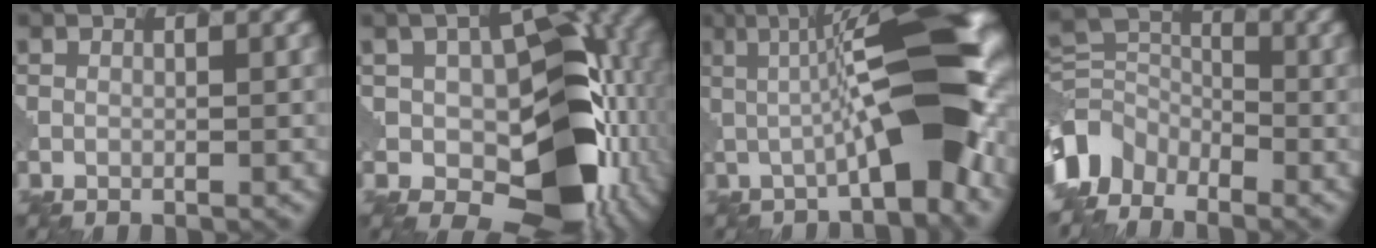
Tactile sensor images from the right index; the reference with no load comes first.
{"total": 14.1, "force": [-1.2, 9.8, 10.1], "torque": [-0.168, -0.032, -0.009]}
{"total": 8.7, "force": [0.4, 1.5, 8.6], "torque": [-0.127, 0.022, -0.017]}
{"total": 5.8, "force": [-4.7, 3.3, -0.4], "torque": [-0.043, -0.006, -0.118]}